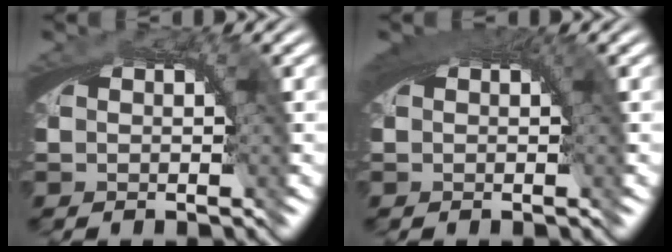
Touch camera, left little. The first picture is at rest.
{"total": 2.0, "force": [0.6, 1.2, 1.5], "torque": [-0.026, -0.005, 0.011]}